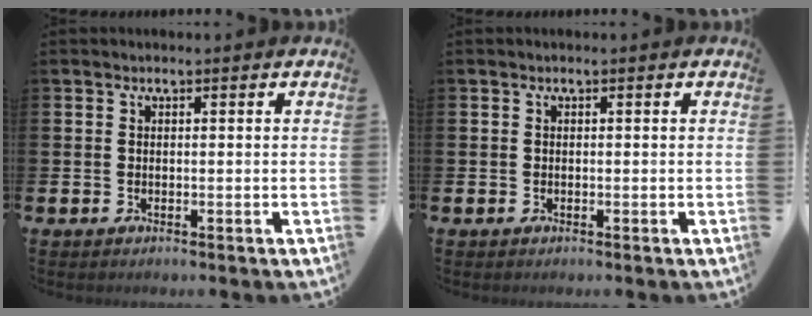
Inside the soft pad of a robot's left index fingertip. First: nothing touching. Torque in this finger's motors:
{"motor_torque": [0.04, 0.02, -0.03, -0.01]}